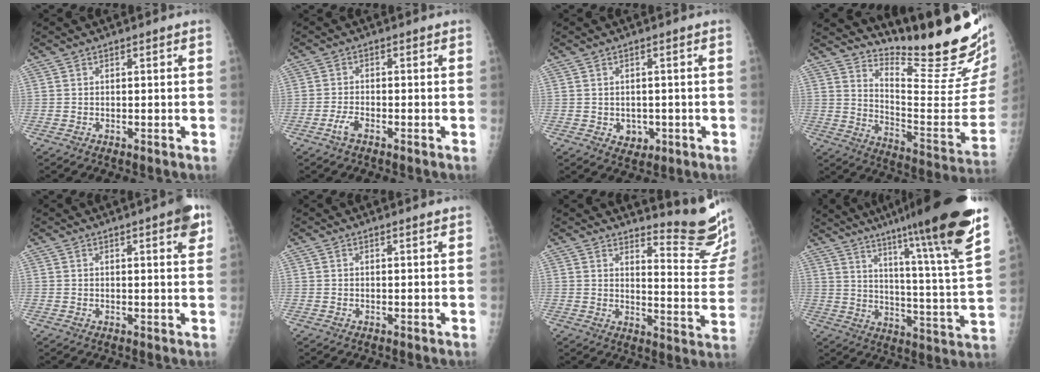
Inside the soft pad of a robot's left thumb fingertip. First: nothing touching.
{"total": 2.3, "force": [-1.5, 0.9, 1.6], "torque": [-0.037, 0.007, -0.031]}
{"total": 3.2, "force": [-0.6, 2.7, 1.5], "torque": [-0.008, 0.000, 0.002]}
{"total": 23.6, "force": [18.8, 4.0, 13.8], "torque": [-0.180, -0.167, 0.269]}
{"total": 5.2, "force": [2.8, 1.1, 4.2], "torque": [-0.043, -0.008, 0.030]}
{"total": 0.9, "force": [0.8, 0.0, 0.3], "torque": [-0.003, -0.004, 0.013]}
{"total": 13.9, "force": [13.0, 1.0, 4.7], "torque": [-0.043, -0.167, 0.156]}
{"total": 25.8, "force": [18.5, 0.7, 18.0], "torque": [-0.256, -0.090, 0.269]}